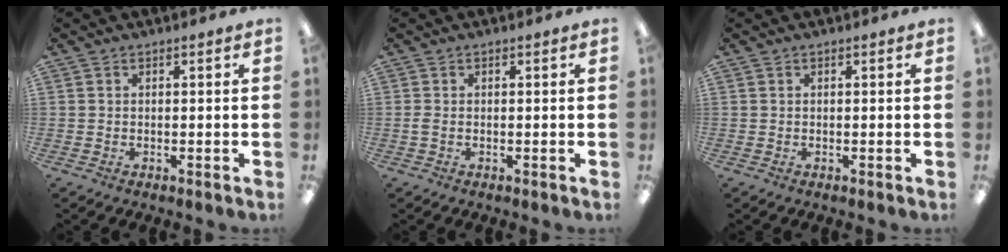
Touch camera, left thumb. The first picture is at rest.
{"total": 1.1, "force": [-0.1, 0.5, 1.0], "torque": [-0.019, 0.001, -0.002]}
{"total": 0.0}